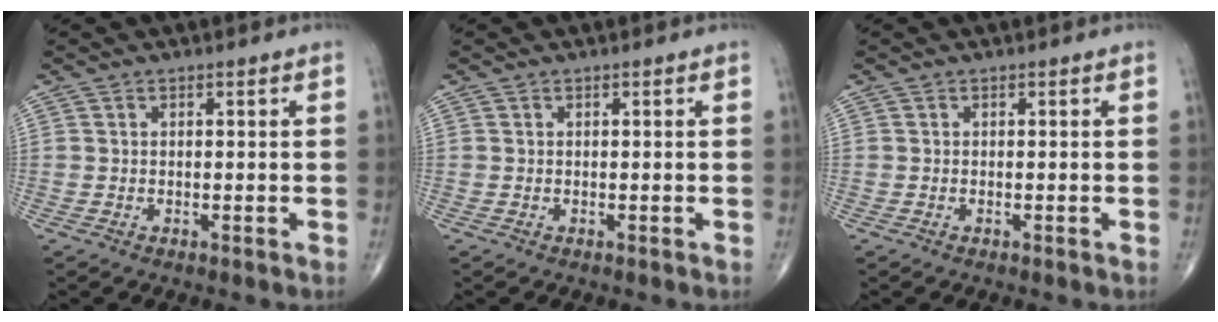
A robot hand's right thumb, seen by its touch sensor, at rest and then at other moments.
{"total": 0.0}
{"total": 0.0}